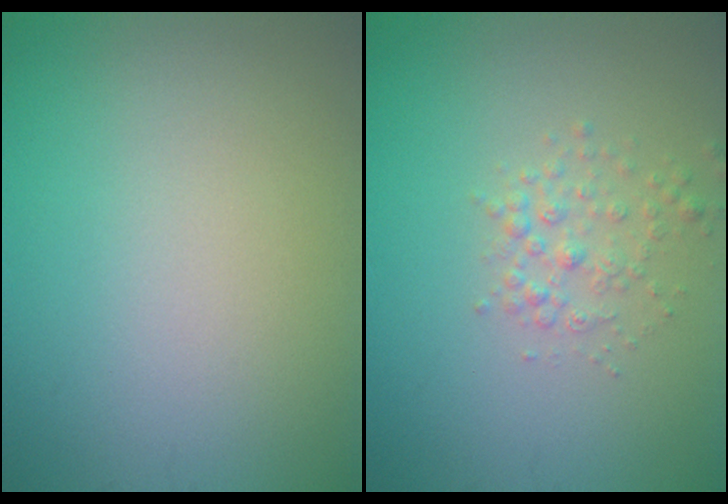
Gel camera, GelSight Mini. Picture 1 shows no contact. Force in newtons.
{"total": 1.9, "press": 1.9, "slide": 0.1}